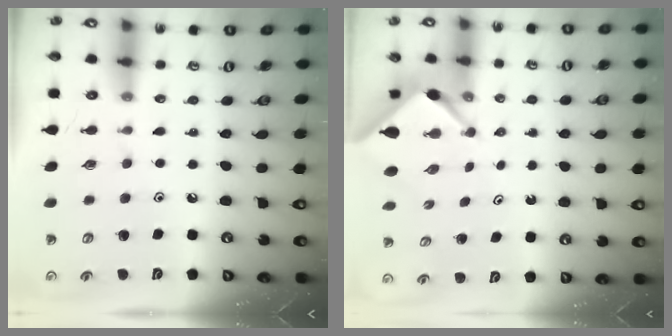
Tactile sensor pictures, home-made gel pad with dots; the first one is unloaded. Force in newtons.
{"total": 2.3, "press": 2.3, "slide": 0.3}